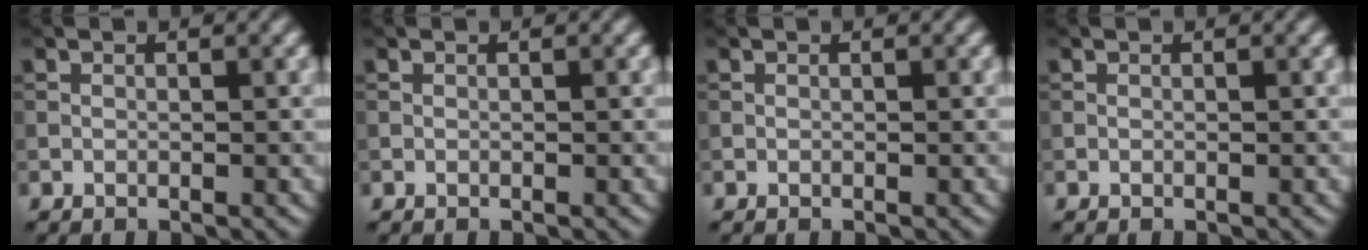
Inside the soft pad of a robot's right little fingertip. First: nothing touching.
{"total": 0.0}
{"total": 0.0}
{"total": 0.0}